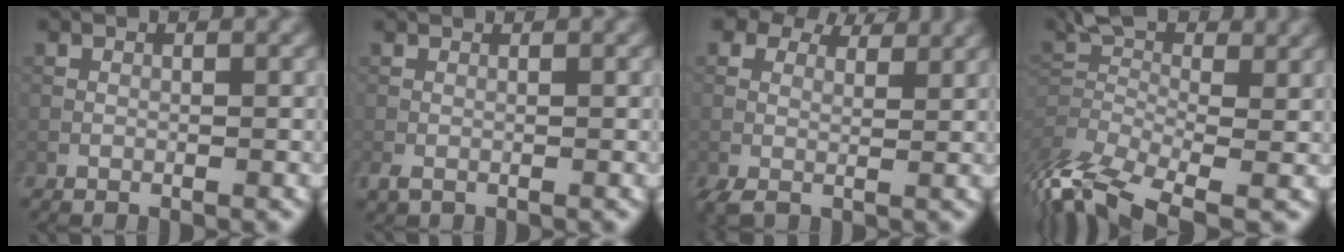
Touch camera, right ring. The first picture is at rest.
{"total": 1.0, "force": [0.1, 0.6, 0.8], "torque": [-0.025, -0.001, 0.000]}
{"total": 6.2, "force": [3.5, 3.8, 3.3], "torque": [-0.072, -0.002, 0.059]}
{"total": 8.0, "force": [-3.7, 3.7, 6.0], "torque": [-0.128, 0.001, -0.082]}